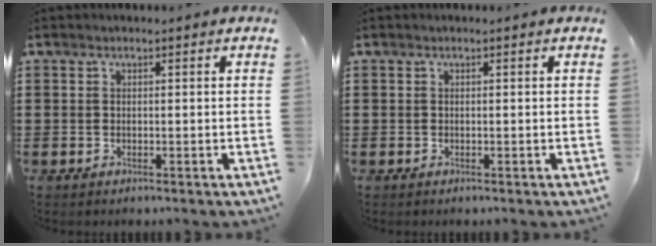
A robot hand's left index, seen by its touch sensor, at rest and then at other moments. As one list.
[{"total": 0.0}]